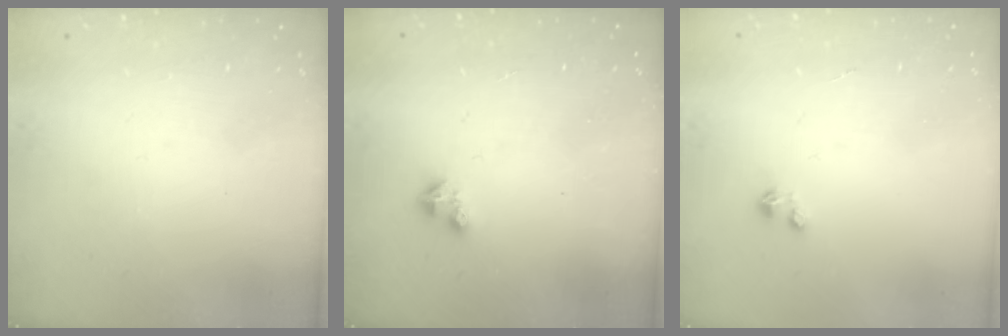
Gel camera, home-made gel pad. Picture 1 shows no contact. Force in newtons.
{"total": 1.6, "press": 1.6, "slide": 0.4}
{"total": 0.0}